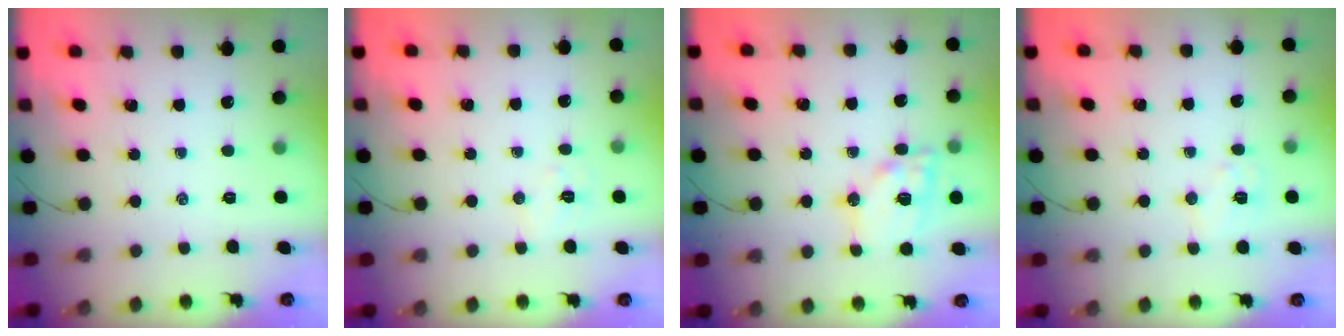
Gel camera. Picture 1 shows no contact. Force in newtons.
{"total": 5.1, "press": 5.0, "slide": 1.1}
{"total": 14.4, "press": 14.1, "slide": 2.8}
{"total": 6.5, "press": 6.4, "slide": 1.0}